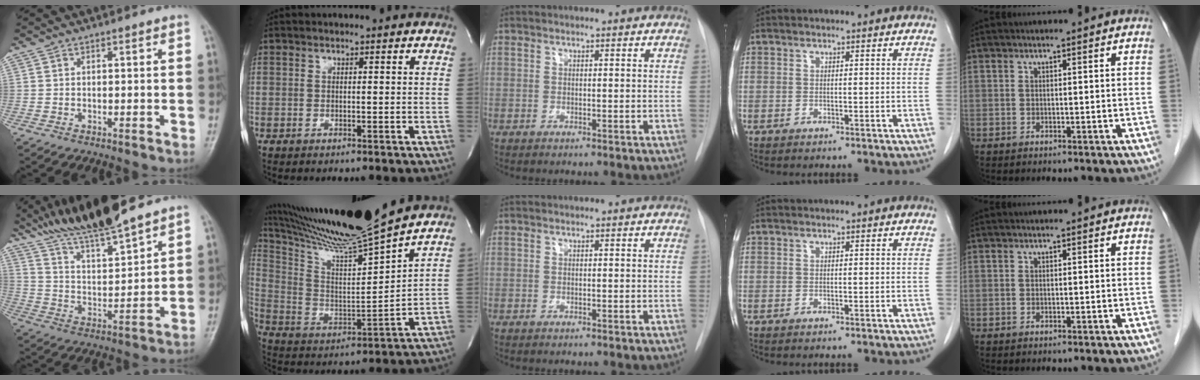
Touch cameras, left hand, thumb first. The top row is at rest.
{"thumb": {"total": 14.1, "force": [12.2, 1.3, 6.9], "torque": [-0.113, -0.064, 0.229]}, "index": {"total": 19.5, "force": [16.8, -1.8, 9.7], "torque": [-0.186, -0.036, 0.287]}}